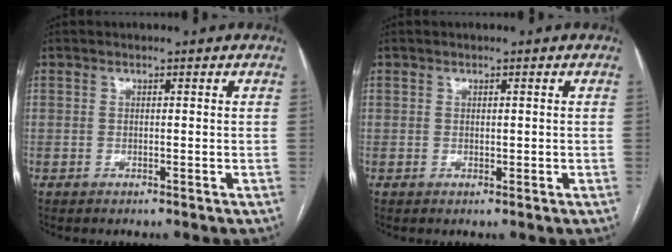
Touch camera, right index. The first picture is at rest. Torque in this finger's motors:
{"motor_torque": [-0.32, 0.80, -0.01, 0.01]}